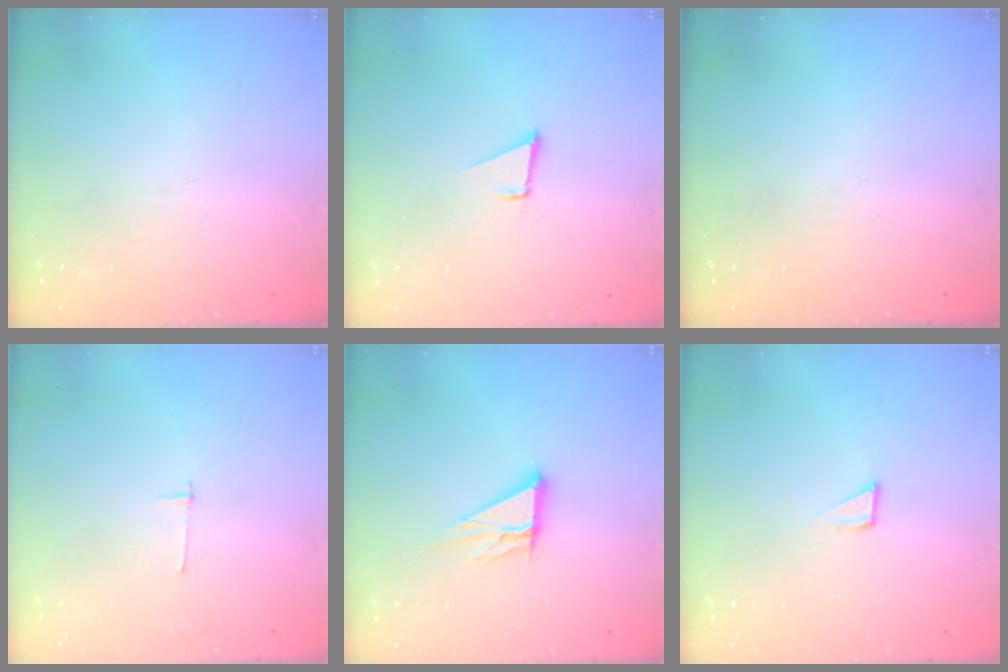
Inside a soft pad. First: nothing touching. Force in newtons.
{"total": 1.7, "press": 1.7, "slide": 0.1}
{"total": 0.0}
{"total": 2.7, "press": 2.7, "slide": 0.3}
{"total": 9.0, "press": 9.0, "slide": 0.7}
{"total": 2.3, "press": 2.3, "slide": 0.1}